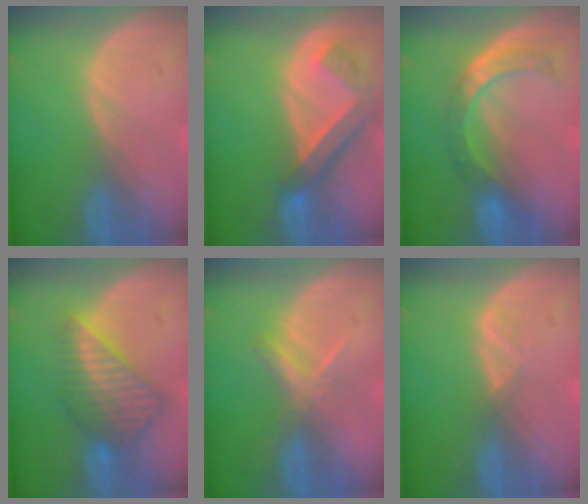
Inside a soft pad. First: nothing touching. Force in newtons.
{"total": 6.2, "press": 6.0, "slide": 1.4}
{"total": 6.0, "press": 5.9, "slide": 0.4}
{"total": 8.1, "press": 7.2, "slide": 3.8}
{"total": 3.7, "press": 3.6, "slide": 0.9}
{"total": 1.3, "press": 1.2, "slide": 0.7}